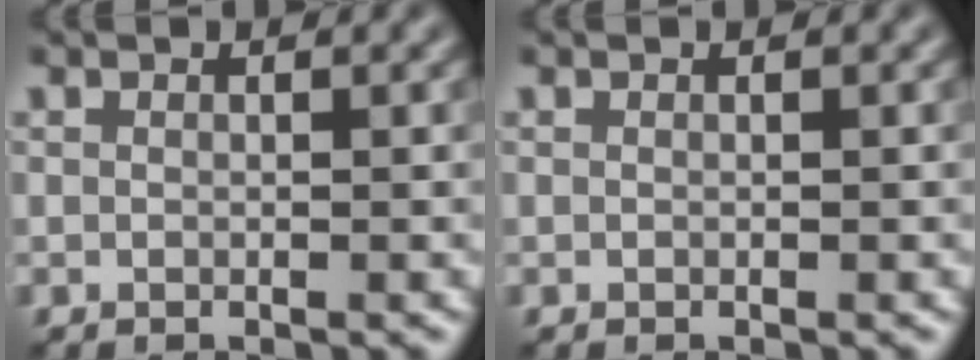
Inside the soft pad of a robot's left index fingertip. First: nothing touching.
{"total": 0.0}